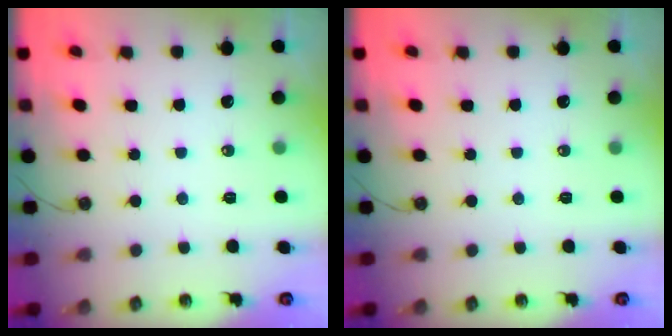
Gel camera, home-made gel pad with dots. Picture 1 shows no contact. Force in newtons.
{"total": 0.0}